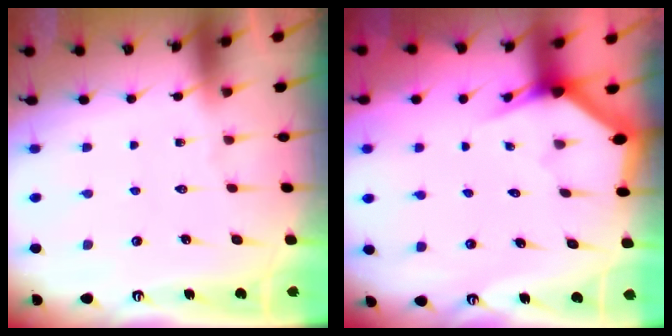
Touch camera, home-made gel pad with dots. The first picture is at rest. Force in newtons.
{"total": 2.9, "press": 2.9, "slide": 0.0}